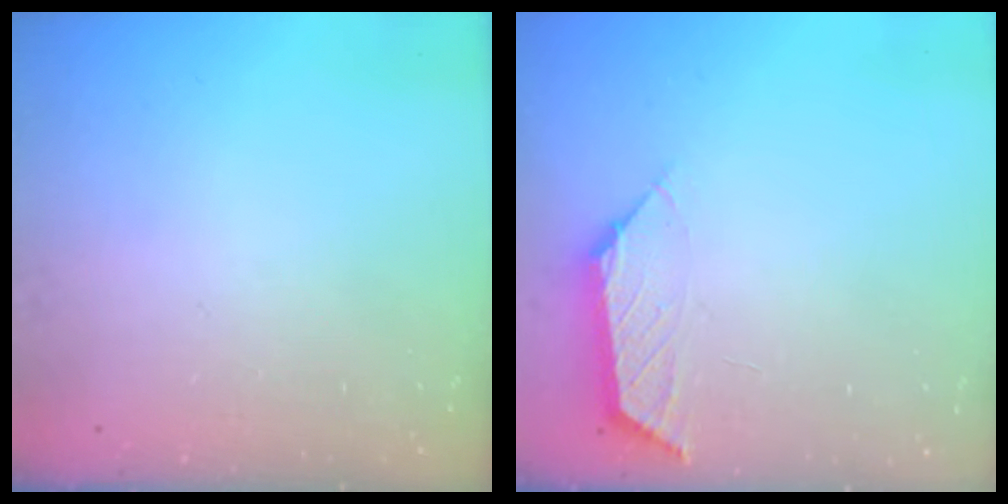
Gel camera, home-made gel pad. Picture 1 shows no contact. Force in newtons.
{"total": 2.8, "press": 2.8, "slide": 0.3}